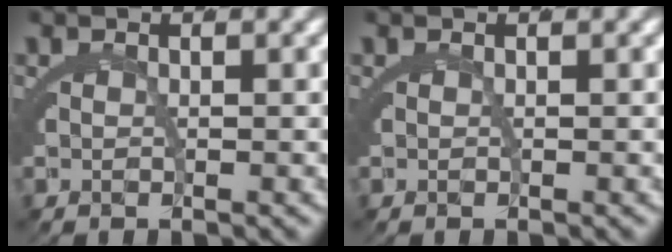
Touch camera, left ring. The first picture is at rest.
{"total": 0.0}